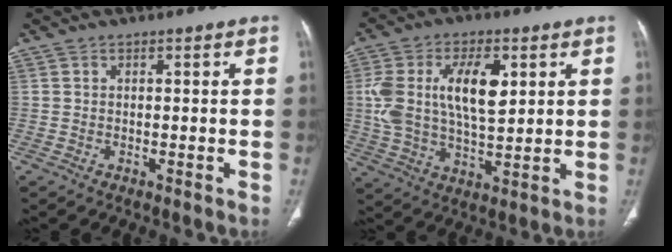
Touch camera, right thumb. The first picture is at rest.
{"total": 14.8, "force": [3.6, 7.4, 12.3], "torque": [-0.227, -0.002, 0.071]}